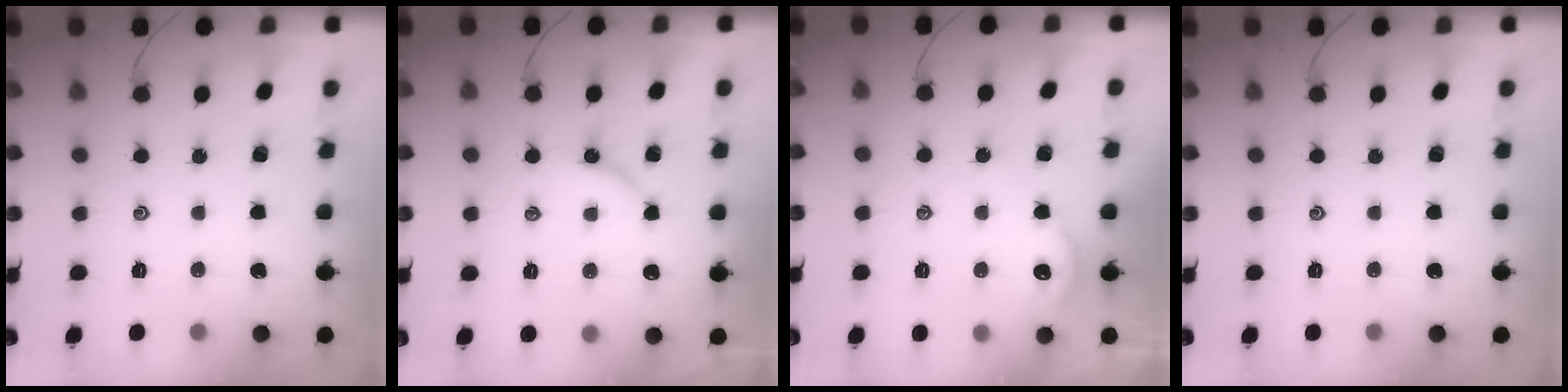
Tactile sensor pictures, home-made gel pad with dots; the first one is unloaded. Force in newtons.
{"total": 2.5, "press": 2.4, "slide": 0.4}
{"total": 2.2, "press": 2.2, "slide": 0.2}
{"total": 0.0}